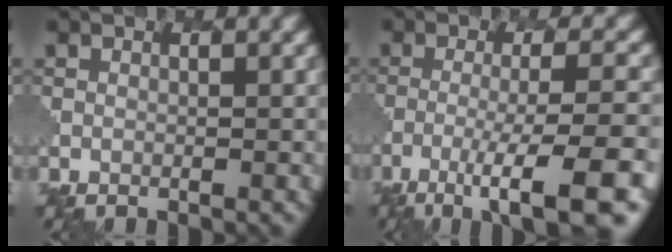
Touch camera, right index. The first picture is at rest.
{"total": 9.1, "force": [-5.4, 1.8, 7.1], "torque": [-0.102, 0.002, -0.085]}